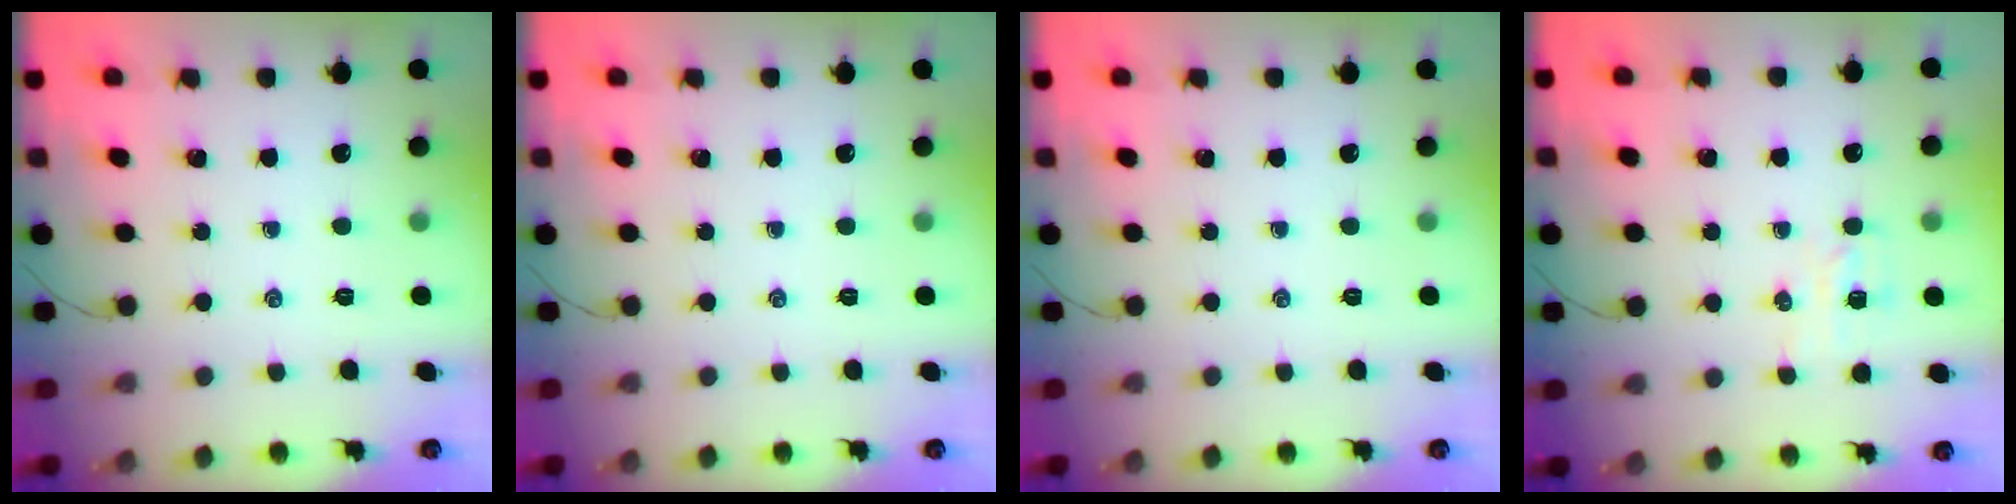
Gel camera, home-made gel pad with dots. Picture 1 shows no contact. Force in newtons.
{"total": 0.0}
{"total": 0.0}
{"total": 3.8, "press": 3.7, "slide": 0.9}